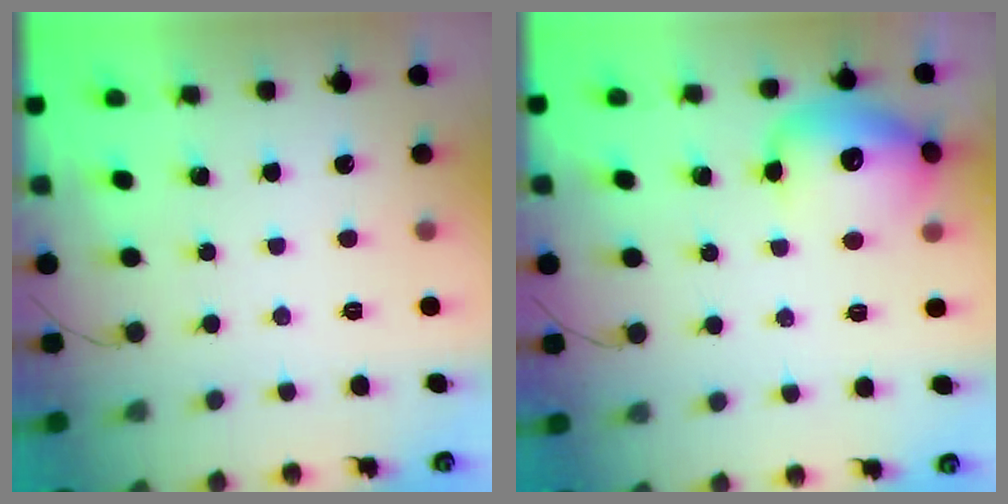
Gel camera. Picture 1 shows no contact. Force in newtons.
{"total": 14.7, "press": 14.5, "slide": 2.4}